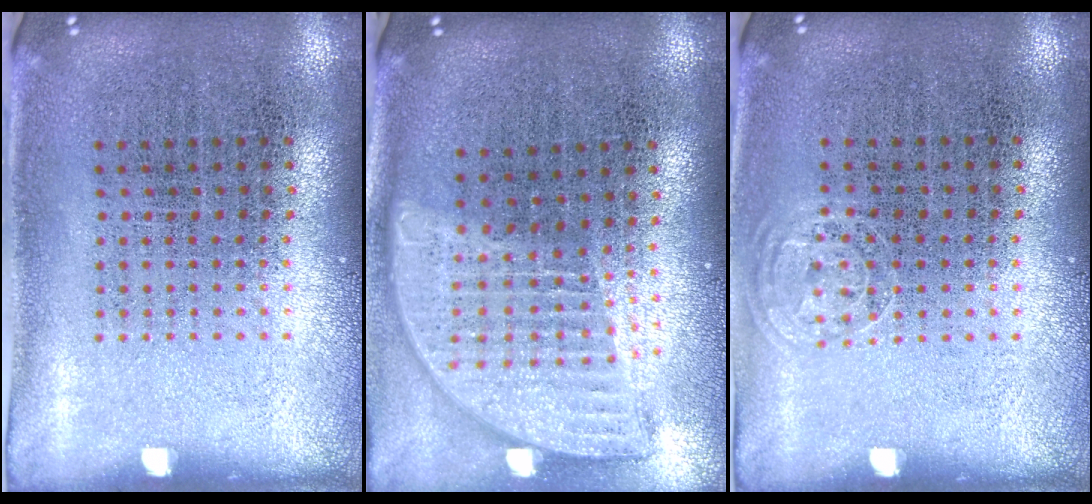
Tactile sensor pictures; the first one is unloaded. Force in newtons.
{"total": 1.9, "press": 1.5, "slide": 1.1}
{"total": 0.7, "press": 0.6, "slide": 0.3}